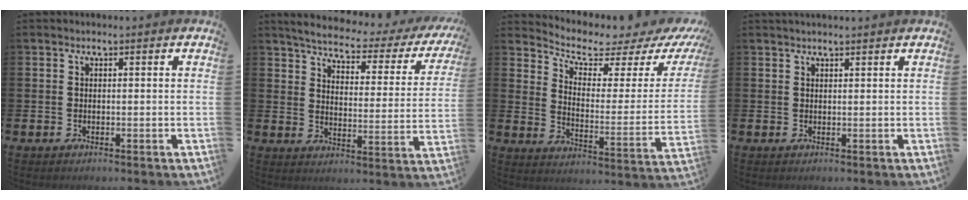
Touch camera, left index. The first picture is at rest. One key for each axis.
{"total": 4.2, "fx": 3.7, "fy": 1.0, "fz": 1.7, "tx": -0.057, "ty": -0.029, "tz": 0.054}
{"total": 4.9, "fx": 4.3, "fy": 1.5, "fz": 1.8, "tx": -0.049, "ty": -0.047, "tz": 0.061}
{"total": 1.1, "fx": 1.1, "fy": 0.0, "fz": 0.2, "tx": 0.006, "ty": -0.004, "tz": 0.017}